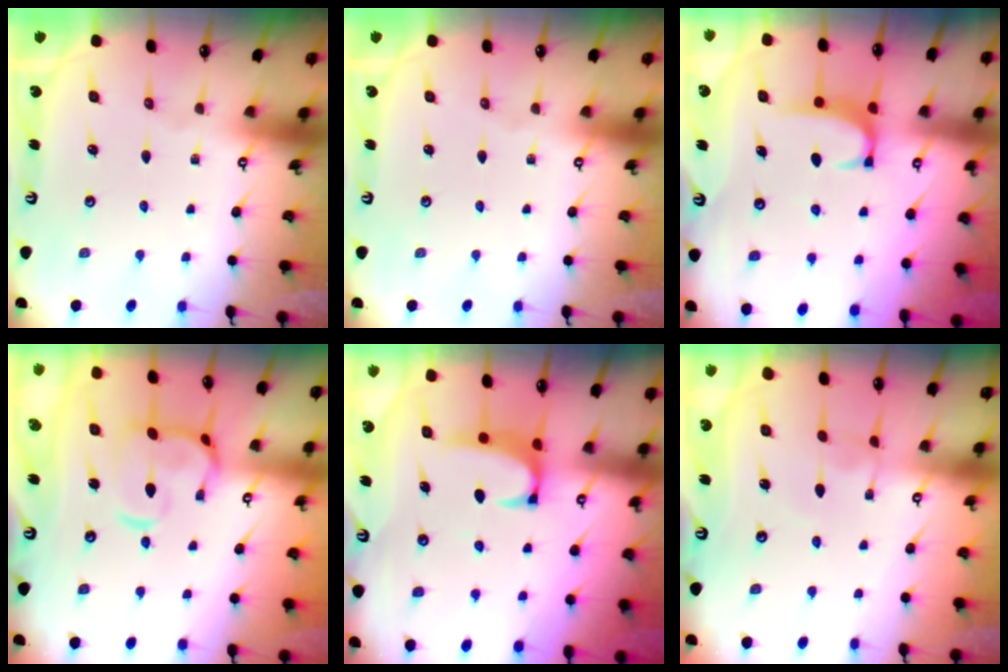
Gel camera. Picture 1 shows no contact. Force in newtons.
{"total": 0.0}
{"total": 1.7, "press": 1.6, "slide": 0.5}
{"total": 6.1, "press": 6.0, "slide": 1.1}
{"total": 2.0, "press": 1.9, "slide": 0.7}
{"total": 1.6, "press": 1.5, "slide": 0.2}